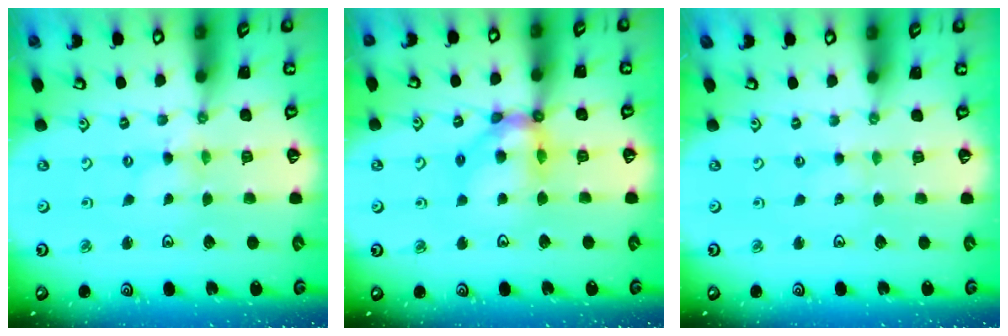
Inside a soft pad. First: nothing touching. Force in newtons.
{"total": 11.1, "press": 10.9, "slide": 1.6}
{"total": 0.0}